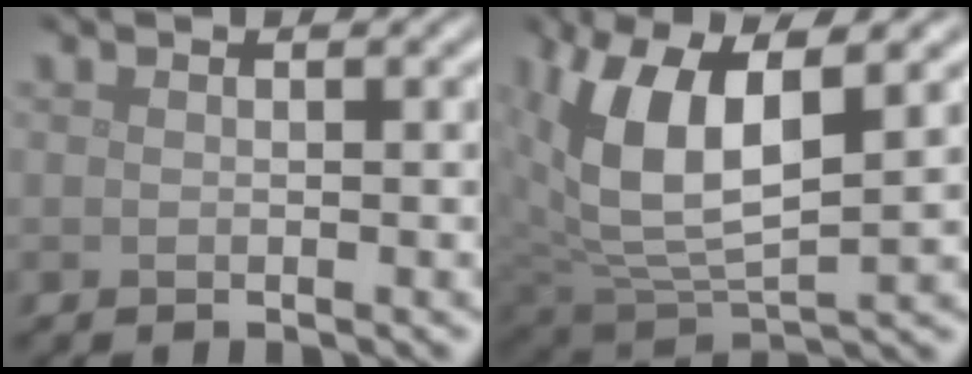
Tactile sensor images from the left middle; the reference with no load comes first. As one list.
[{"total": 9.1, "force": [2.8, 4.1, 7.7], "torque": [-0.167, -0.001, 0.050]}]